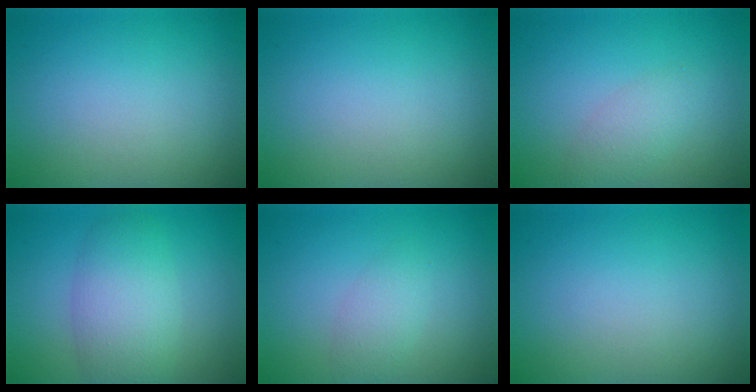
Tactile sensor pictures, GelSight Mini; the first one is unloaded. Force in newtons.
{"total": 0.0}
{"total": 2.1, "press": 2.1, "slide": 0.0}
{"total": 5.6, "press": 5.6, "slide": 0.2}
{"total": 1.9, "press": 1.9, "slide": 0.1}
{"total": 0.0}